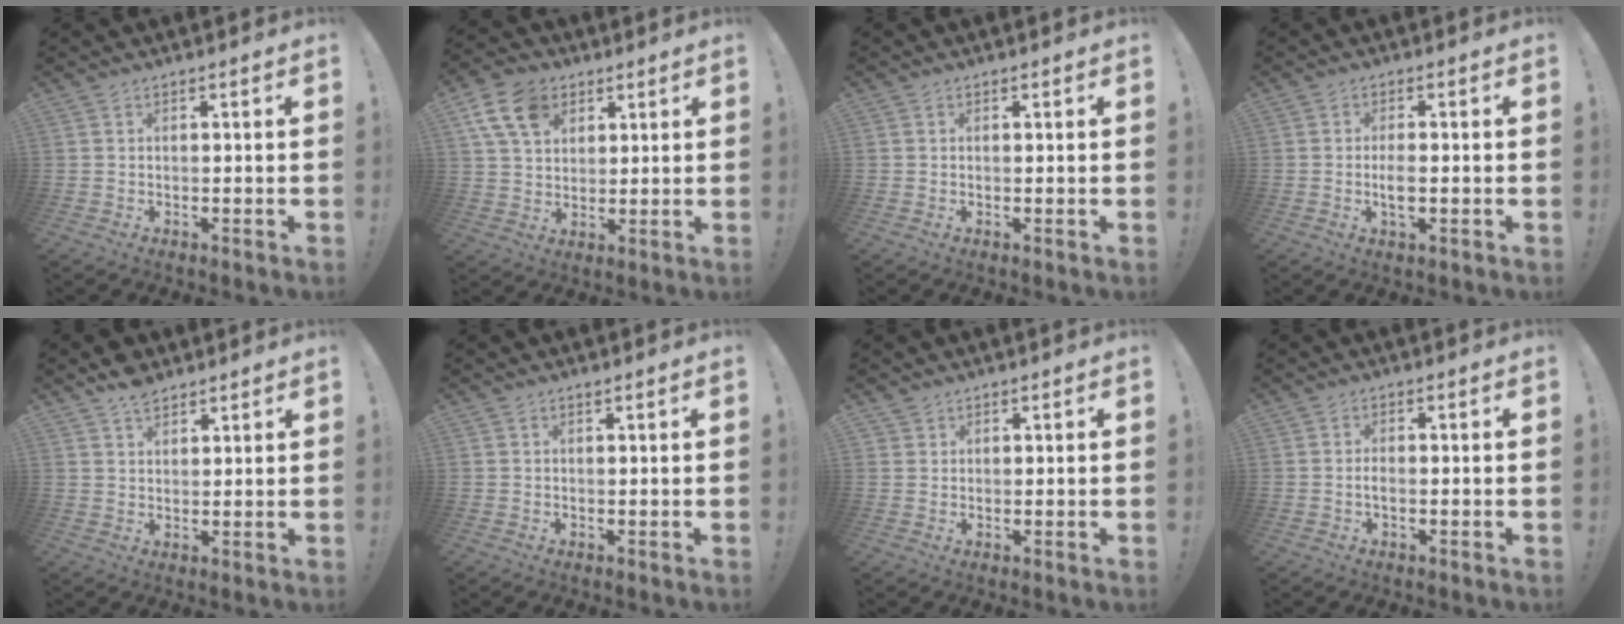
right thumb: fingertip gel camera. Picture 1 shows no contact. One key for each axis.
{"total": 12.6, "fx": 5.8, "fy": 9.0, "fz": 6.6, "tx": -0.114, "ty": -0.010, "tz": 0.117}
{"total": 0.0}
{"total": 4.1, "fx": -0.9, "fy": 1.4, "fz": 3.7, "tx": -0.078, "ty": -0.002, "tz": -0.020}
{"total": 5.2, "fx": 4.1, "fy": 2.5, "fz": 1.9, "tx": -0.030, "ty": -0.020, "tz": 0.076}
{"total": 0.6, "fx": 0.4, "fy": 0.0, "fz": 0.4, "tx": -0.007, "ty": 0.000, "tz": 0.006}
{"total": 1.4, "fx": 1.0, "fy": 0.9, "fz": 0.1, "tx": -0.002, "ty": -0.004, "tz": 0.019}
{"total": 1.8, "fx": -0.6, "fy": 0.6, "fz": 1.6, "tx": -0.043, "ty": 0.004, "tz": -0.012}